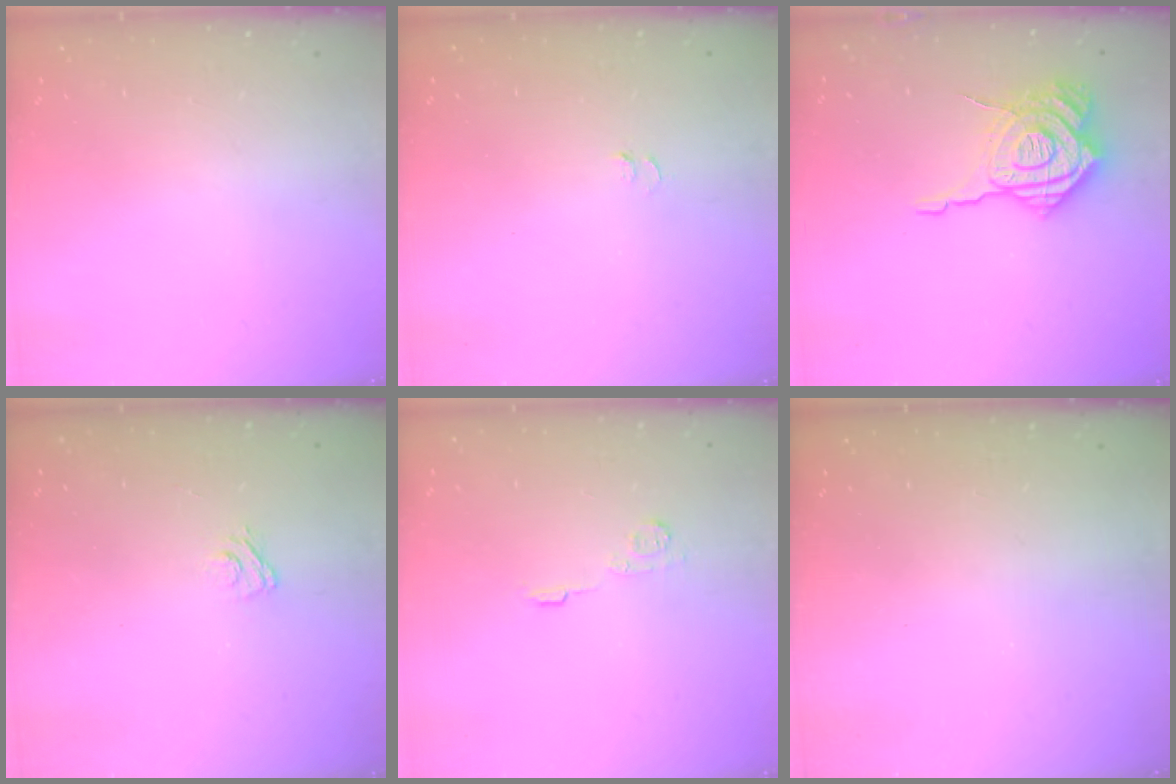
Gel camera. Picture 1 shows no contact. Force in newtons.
{"total": 3.3, "press": 3.2, "slide": 0.7}
{"total": 19.3, "press": 19.2, "slide": 2.0}
{"total": 2.9, "press": 2.6, "slide": 1.2}
{"total": 5.6, "press": 5.6, "slide": 0.7}
{"total": 2.5, "press": 2.4, "slide": 0.8}